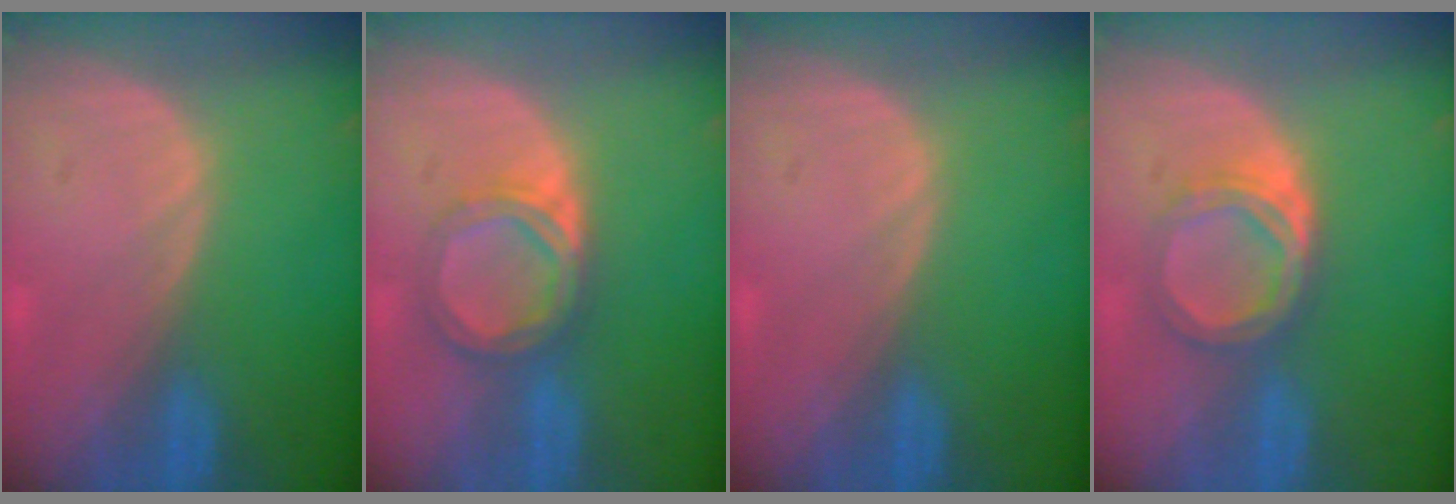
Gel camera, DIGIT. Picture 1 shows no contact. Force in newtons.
{"total": 5.2, "press": 5.0, "slide": 1.3}
{"total": 0.0}
{"total": 5.7, "press": 5.0, "slide": 2.7}